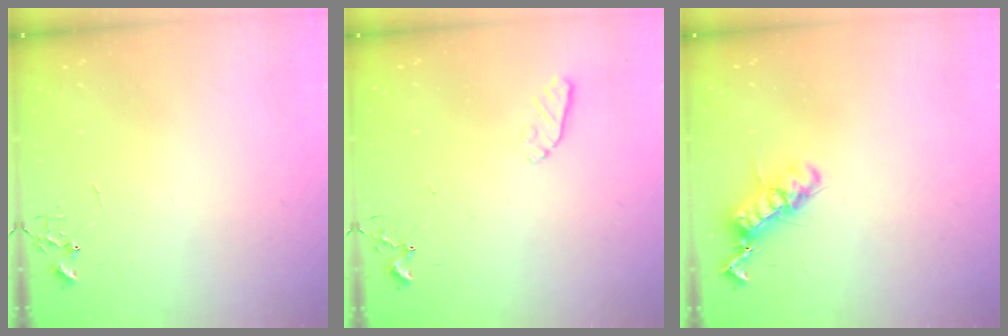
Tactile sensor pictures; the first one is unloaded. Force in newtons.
{"total": 5.6, "press": 5.5, "slide": 1.0}
{"total": 12.5, "press": 12.5, "slide": 0.4}